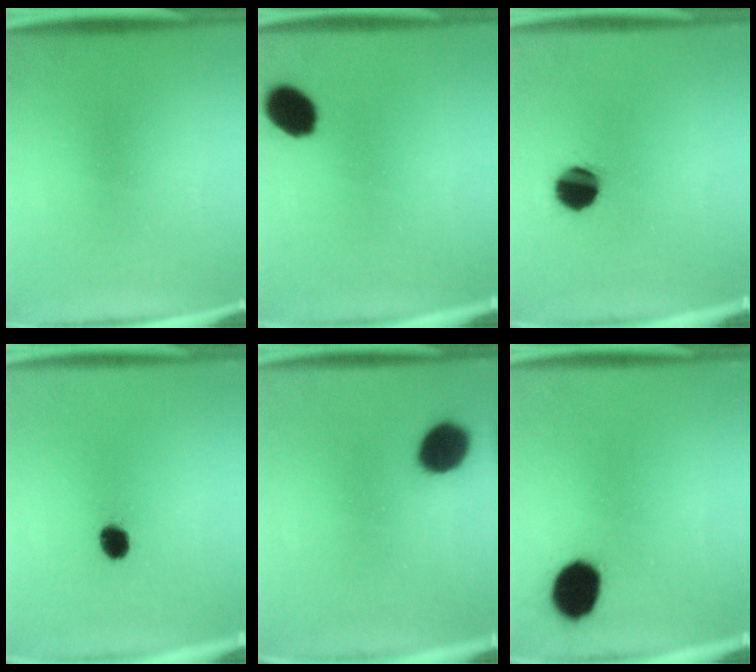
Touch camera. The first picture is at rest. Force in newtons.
{"total": 8.7}
{"total": 9.4}
{"total": 4.2}
{"total": 9.0}
{"total": 11.1}